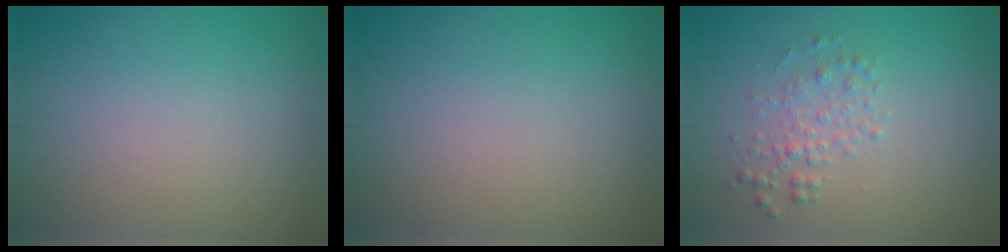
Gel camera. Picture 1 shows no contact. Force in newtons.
{"total": 0.0}
{"total": 2.0, "press": 2.0, "slide": 0.0}